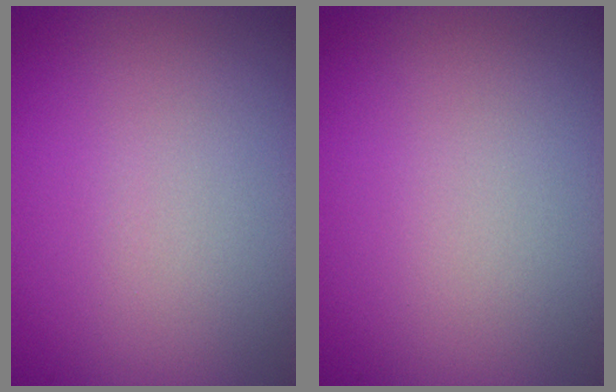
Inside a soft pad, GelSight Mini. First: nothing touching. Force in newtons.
{"total": 0.0}